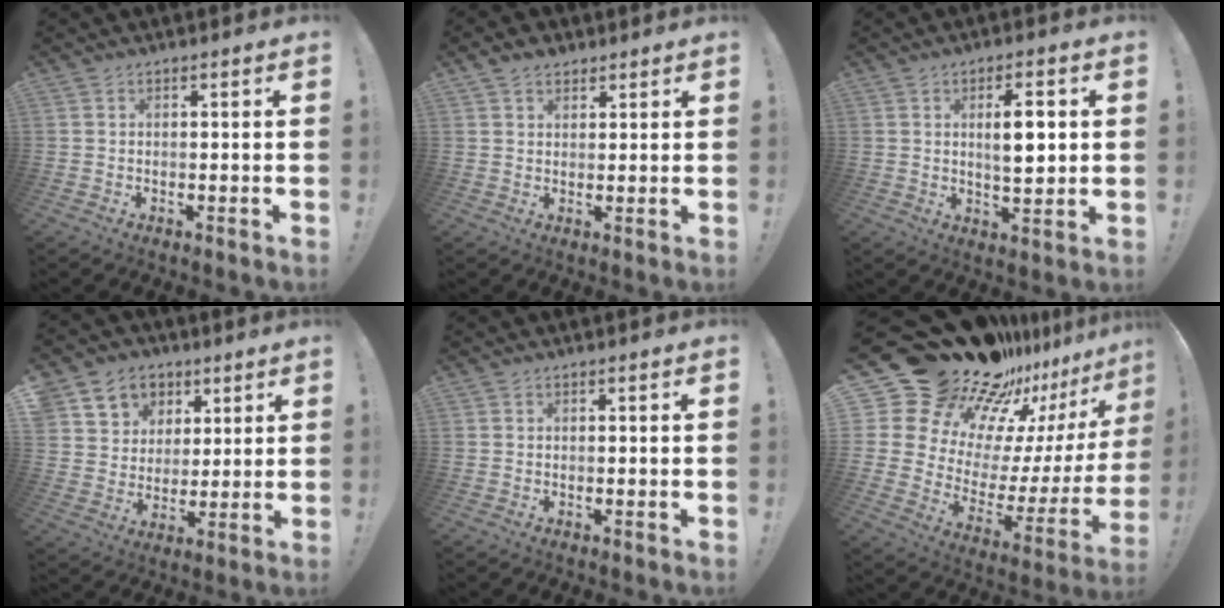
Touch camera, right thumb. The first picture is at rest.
{"total": 3.7, "force": [2.6, 2.4, 1.2], "torque": [-0.021, -0.008, 0.048]}
{"total": 7.8, "force": [1.3, 2.7, 7.2], "torque": [-0.107, -0.003, 0.015]}
{"total": 9.3, "force": [4.3, 8.1, 1.3], "torque": [-0.022, -0.029, 0.090]}
{"total": 0.0}
{"total": 22.9, "force": [17.1, 11.8, 9.6], "torque": [-0.142, -0.162, 0.344]}